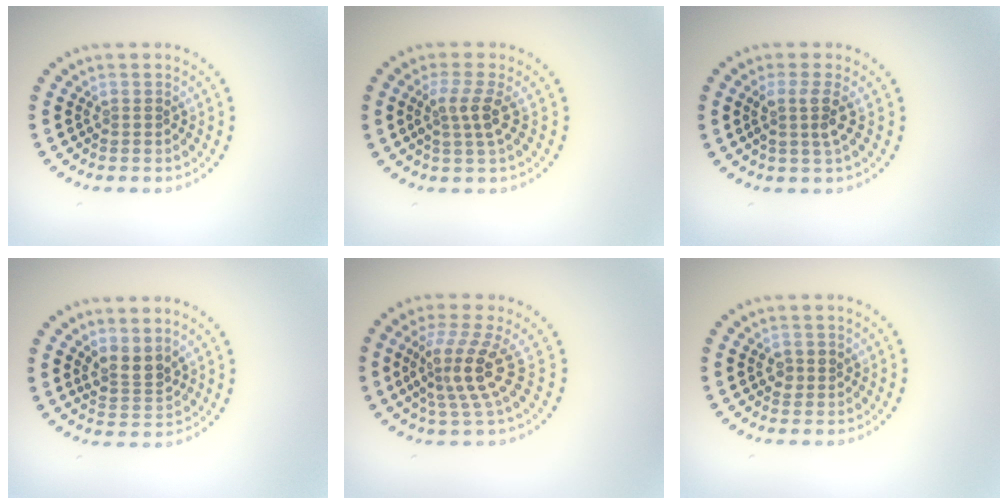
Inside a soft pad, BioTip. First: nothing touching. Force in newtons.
{"total": 2.6, "press": 2.0, "slide": 1.6}
{"total": 2.3, "press": 1.7, "slide": 1.5}
{"total": 2.6, "press": 2.2, "slide": 1.4}
{"total": 4.2, "press": 3.1, "slide": 2.8}
{"total": 1.3, "press": 1.3, "slide": 0.2}